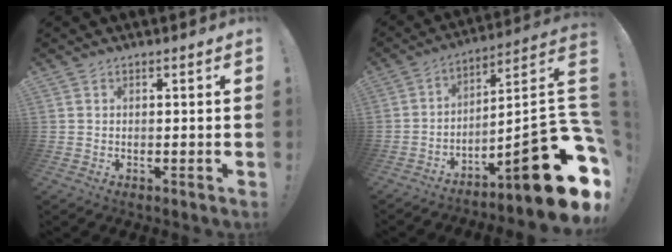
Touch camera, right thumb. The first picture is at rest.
{"total": 20.9, "force": [-9.3, 3.8, 18.3], "torque": [-0.236, 0.034, -0.148]}